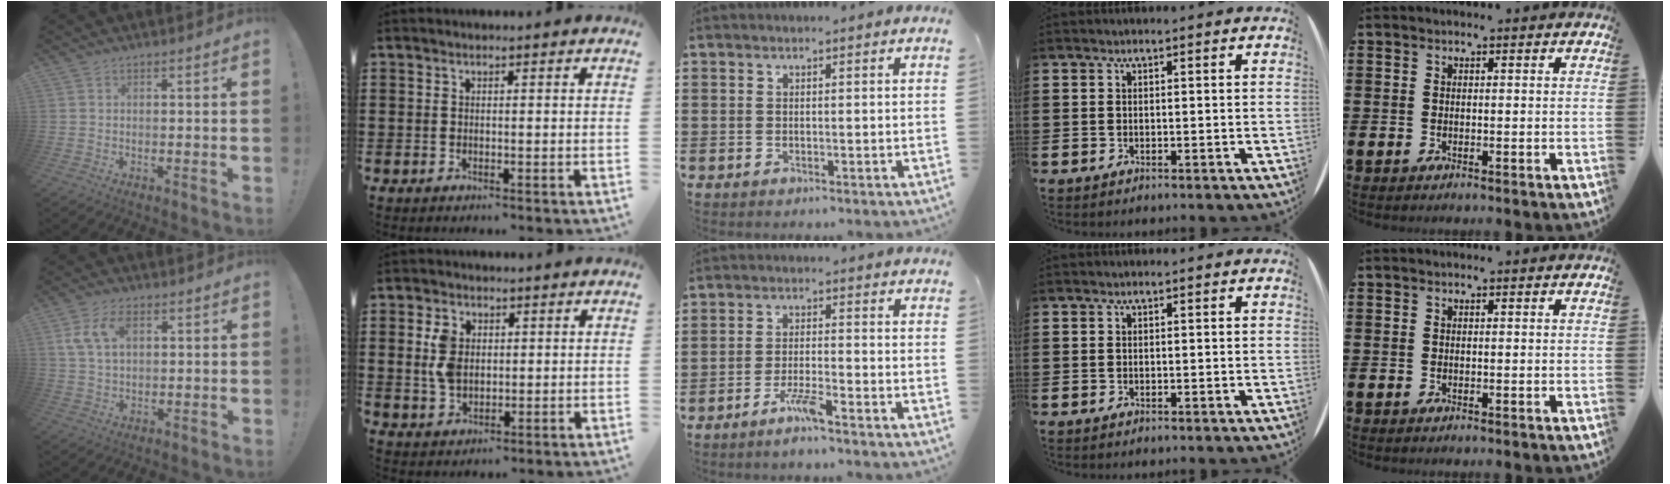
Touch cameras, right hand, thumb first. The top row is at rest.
{"thumb": {"total": 8.3, "force": [2.8, 5.2, 5.9], "torque": [-0.116, 0.003, 0.052]}, "index": {"total": 5.1, "force": [0.9, 3.5, 3.5], "torque": [-0.093, 0.006, 0.010]}, "middle": {"total": 3.8, "force": [-2.7, 0.1, 2.7], "torque": [-0.060, -0.004, -0.052]}}